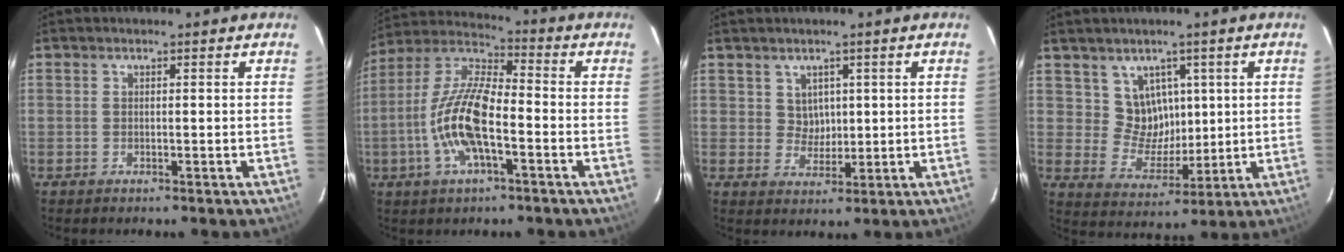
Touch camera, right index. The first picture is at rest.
{"total": 14.3, "force": [-4.4, 4.9, 12.7], "torque": [-0.262, 0.000, -0.090]}
{"total": 3.4, "force": [1.3, 3.1, 0.4], "torque": [-0.003, 0.007, 0.027]}
{"total": 7.4, "force": [3.0, 6.5, 1.7], "torque": [-0.029, 0.005, 0.067]}